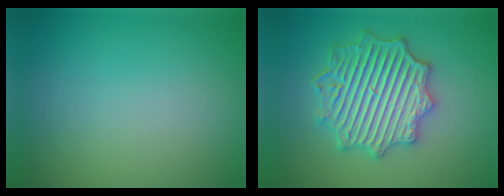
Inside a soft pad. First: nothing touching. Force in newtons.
{"total": 6.7, "press": 6.6, "slide": 1.2}